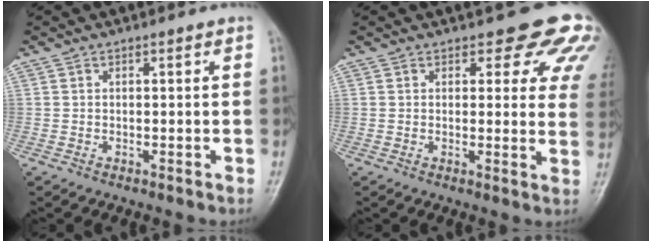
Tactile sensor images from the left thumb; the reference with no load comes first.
{"total": 11.2, "force": [7.9, 4.9, 6.2], "torque": [-0.017, -0.036, 0.068]}